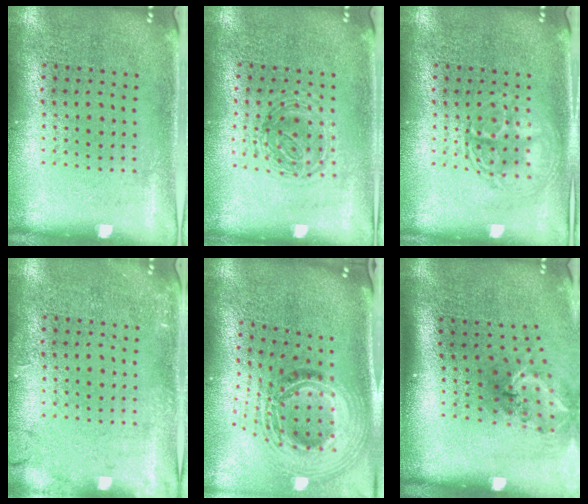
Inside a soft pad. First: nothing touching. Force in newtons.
{"total": 1.2, "press": 1.0, "slide": 0.6}
{"total": 2.6, "press": 2.6, "slide": 0.4}
{"total": 1.7, "press": 1.7, "slide": 0.3}
{"total": 2.4, "press": 1.8, "slide": 1.6}
{"total": 1.9, "press": 1.3, "slide": 1.4}